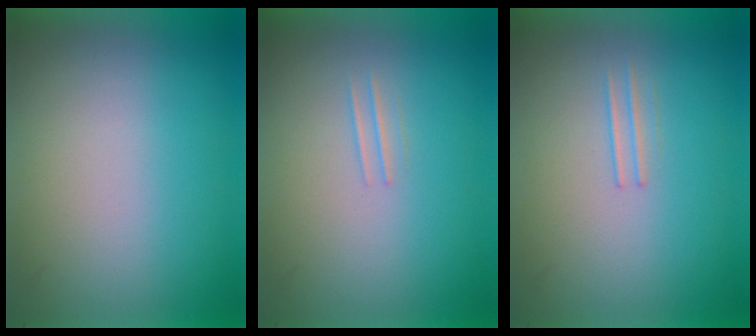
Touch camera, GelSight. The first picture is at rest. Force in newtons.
{"total": 1.1}
{"total": 1.2}